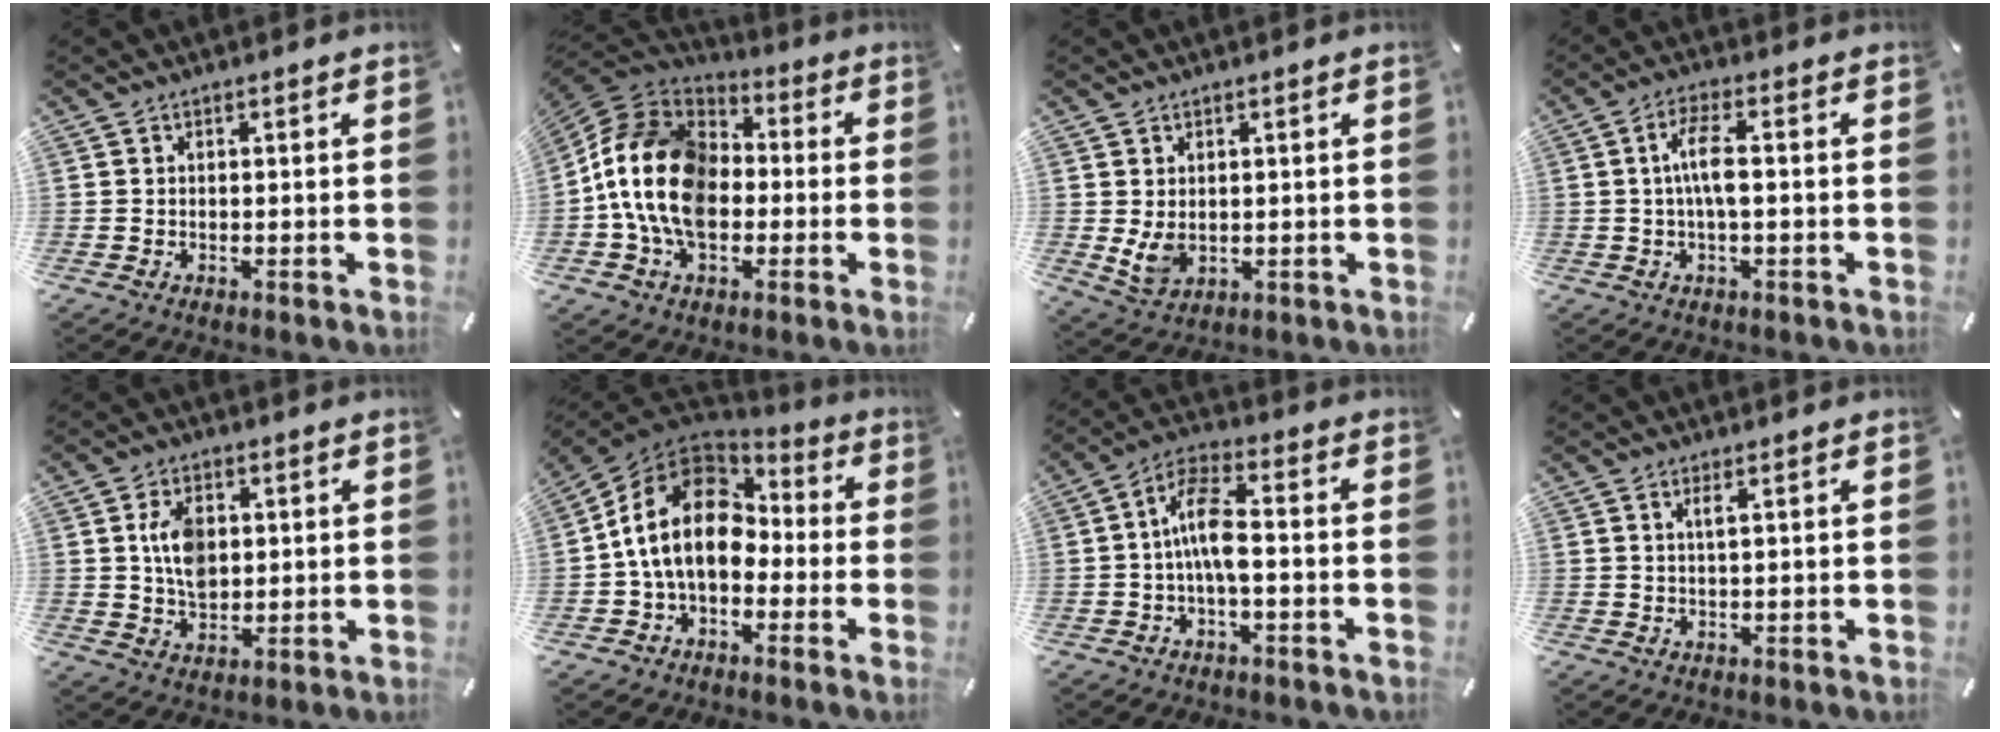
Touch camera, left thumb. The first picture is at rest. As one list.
[{"total": 18.2, "force": [-2.8, 13.6, 11.8], "torque": [-0.247, 0.030, -0.058]}, {"total": 4.6, "force": [0.8, 3.4, 2.9], "torque": [-0.068, -0.005, 0.013]}, {"total": 6.3, "force": [-0.2, 1.8, 6.1], "torque": [-0.130, 0.001, -0.010]}, {"total": 7.8, "force": [1.4, 5.5, 5.3], "torque": [-0.103, -0.001, 0.021]}, {"total": 16.8, "force": [-0.6, 12.4, 11.4], "torque": [-0.244, 0.026, -0.017]}, {"total": 9.7, "force": [-1.4, 4.0, 8.8], "torque": [-0.178, 0.011, -0.025]}, {"total": 1.4, "force": [0.6, 0.1, 1.2], "torque": [-0.029, -0.001, 0.010]}]